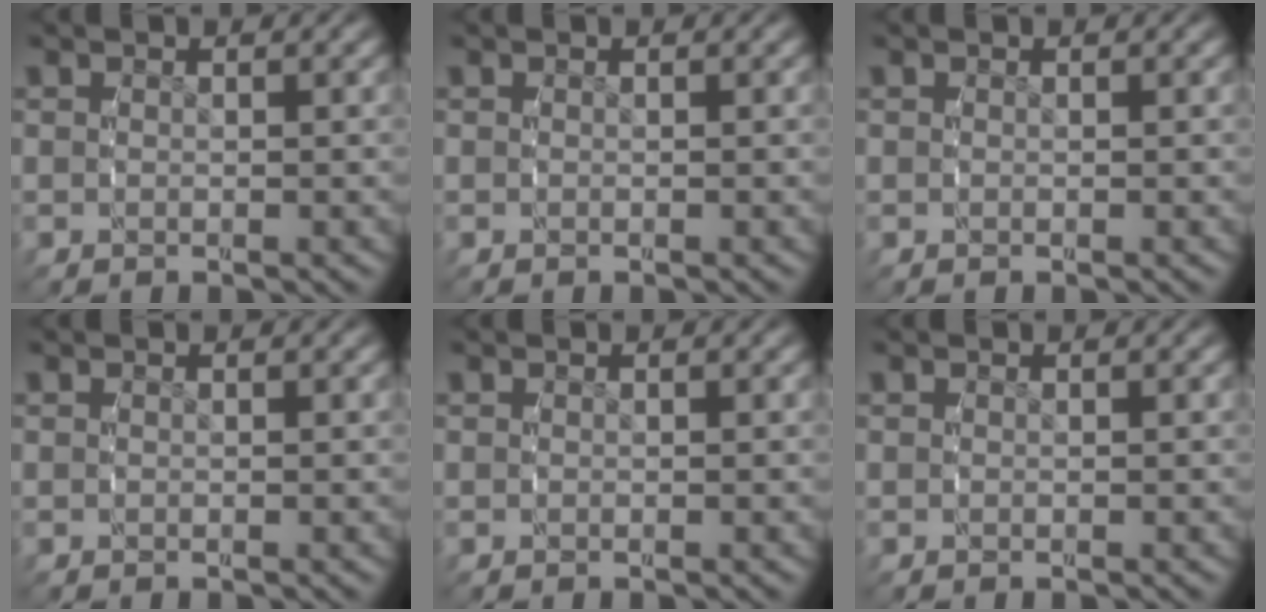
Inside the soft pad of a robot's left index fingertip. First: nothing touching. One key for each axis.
{"total": 0.0}
{"total": 0.0}
{"total": 0.0}
{"total": 0.0}
{"total": 0.0}